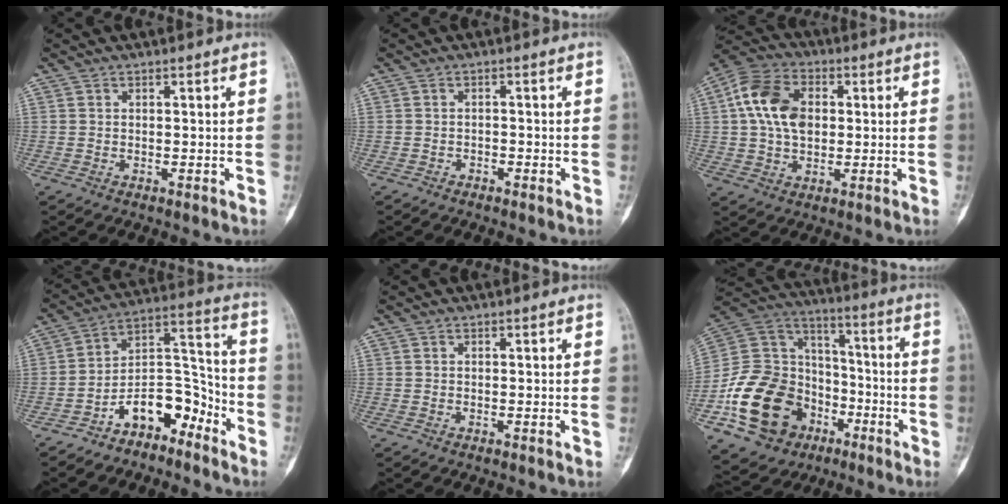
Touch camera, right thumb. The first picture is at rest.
{"total": 1.0, "force": [-0.9, 0.5, 0.2], "torque": [-0.003, 0.005, -0.018]}
{"total": 12.5, "force": [1.8, 8.4, 9.0], "torque": [-0.159, 0.015, 0.024]}
{"total": 11.9, "force": [-7.6, 6.4, 6.6], "torque": [-0.082, 0.102, -0.138]}
{"total": 0.0}
{"total": 23.1, "force": [-8.7, 18.0, 11.5], "torque": [-0.191, 0.085, -0.142]}